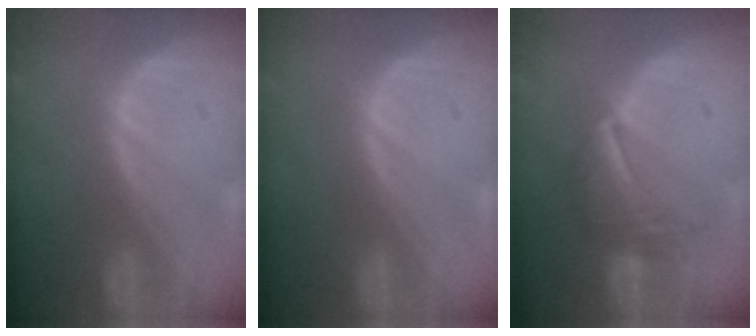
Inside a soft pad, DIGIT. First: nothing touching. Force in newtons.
{"total": 0.0}
{"total": 6.4, "press": 6.3, "slide": 1.5}